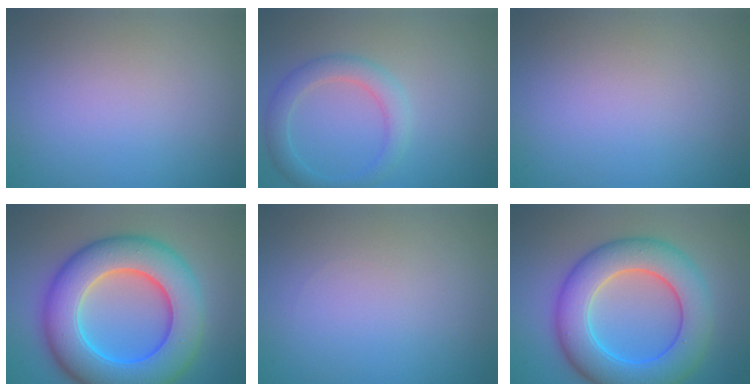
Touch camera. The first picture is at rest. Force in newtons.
{"total": 2.8, "press": 2.8, "slide": 0.2}
{"total": 0.0}
{"total": 12.0, "press": 12.0, "slide": 0.5}
{"total": 0.0}
{"total": 9.4, "press": 9.4, "slide": 0.4}